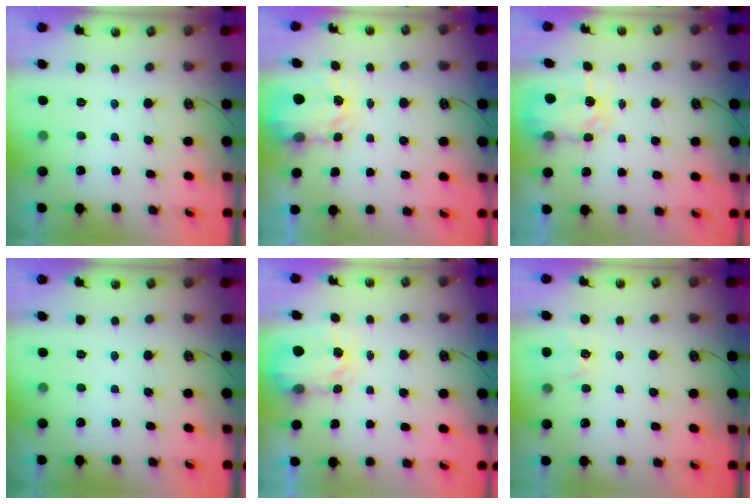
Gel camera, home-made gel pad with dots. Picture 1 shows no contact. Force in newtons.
{"total": 3.6, "press": 3.6, "slide": 0.4}
{"total": 5.1, "press": 5.1, "slide": 0.4}
{"total": 0.0}
{"total": 4.0, "press": 3.9, "slide": 0.7}
{"total": 4.2, "press": 4.1, "slide": 0.5}